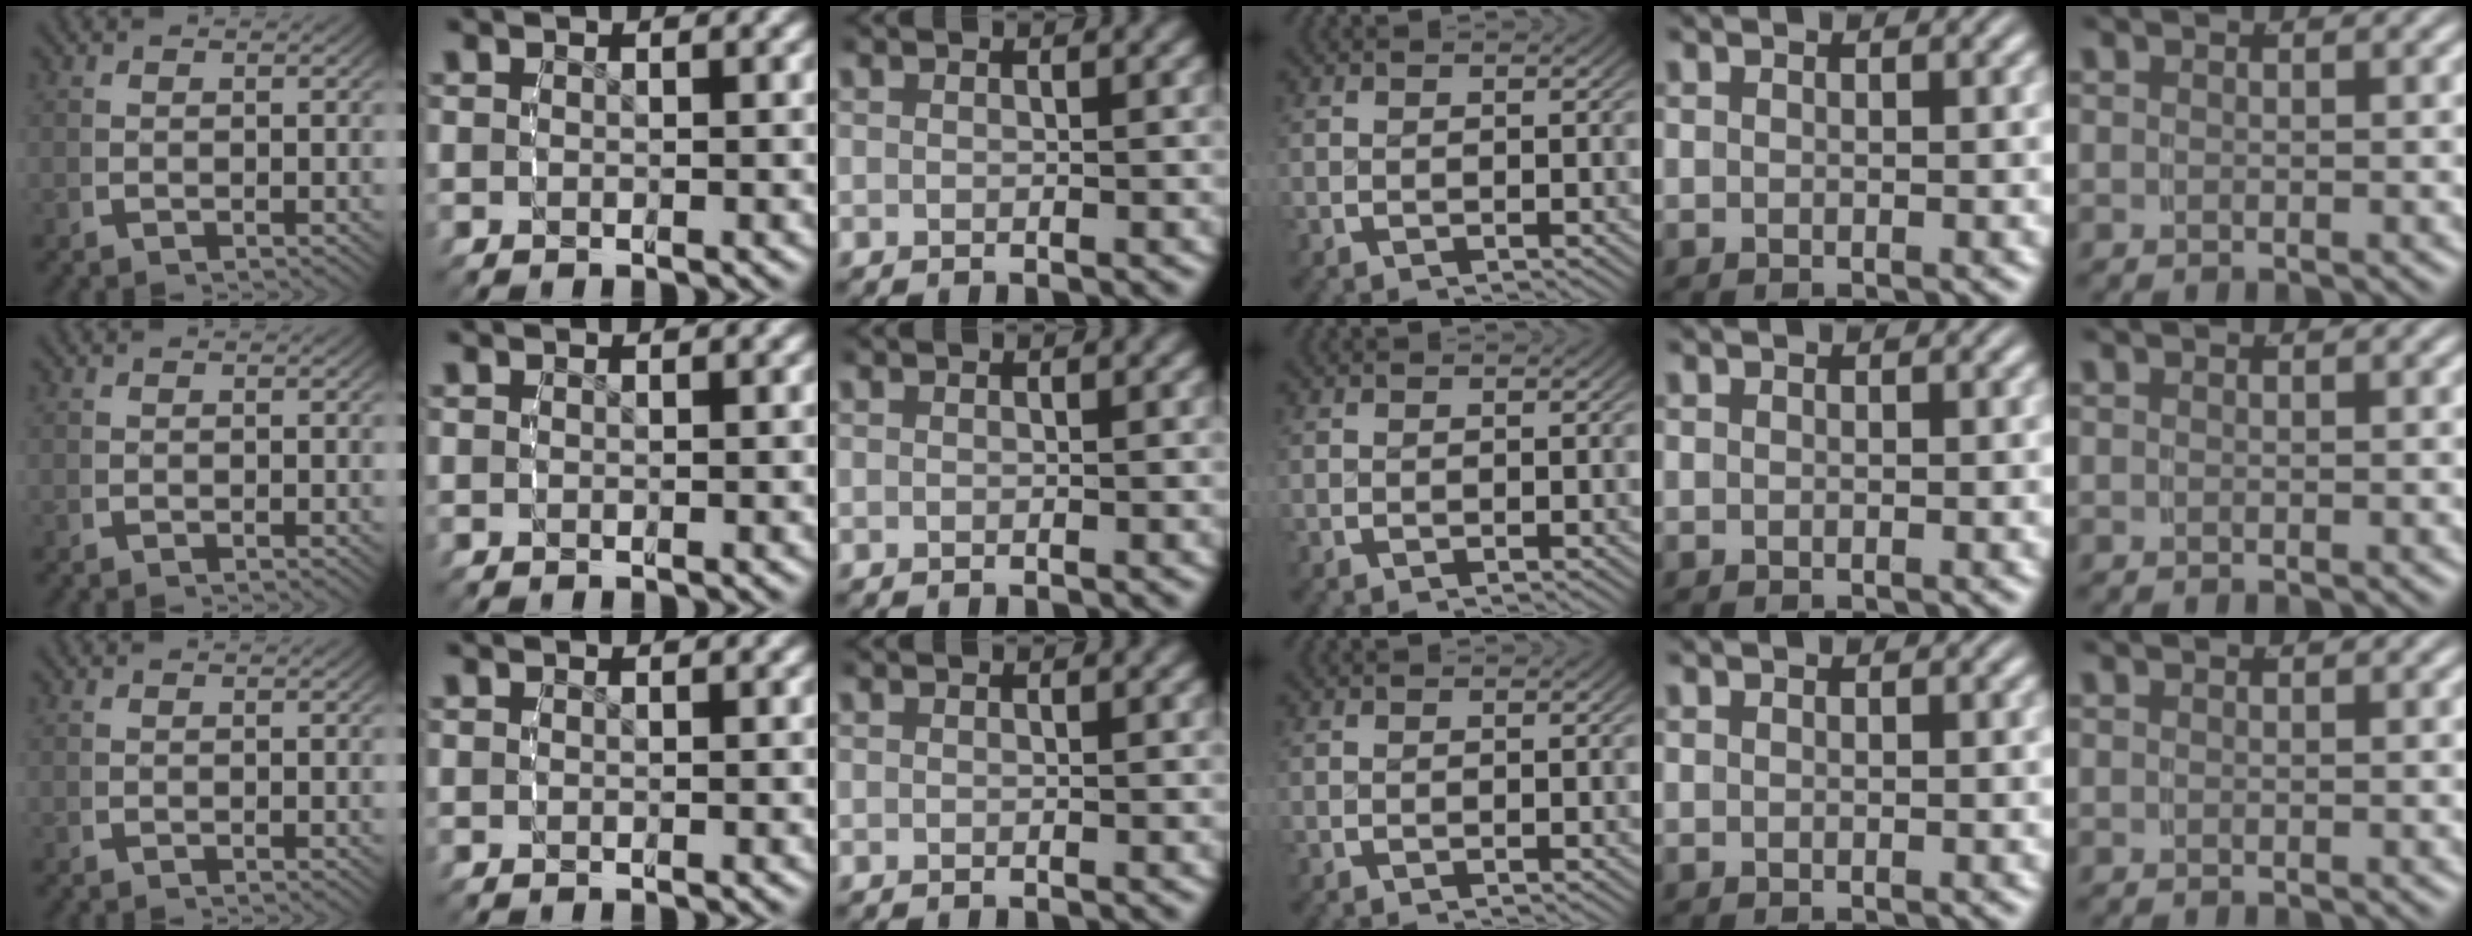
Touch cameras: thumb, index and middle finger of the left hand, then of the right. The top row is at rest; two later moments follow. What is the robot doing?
{"motion": "reach", "object": "shoes"}